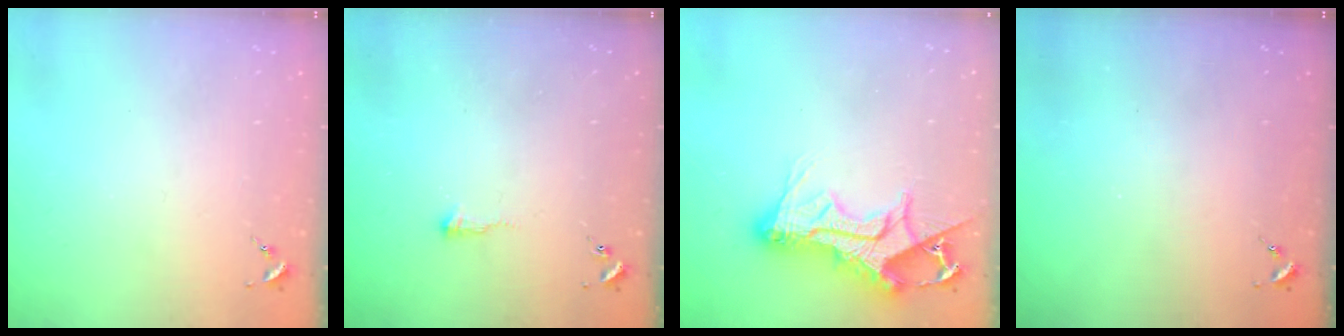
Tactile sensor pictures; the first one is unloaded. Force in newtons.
{"total": 4.0, "press": 3.9, "slide": 0.8}
{"total": 17.3, "press": 17.2, "slide": 1.5}
{"total": 0.0}